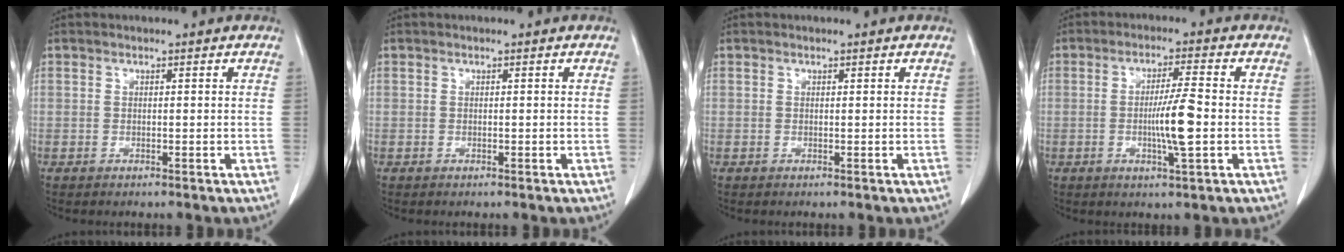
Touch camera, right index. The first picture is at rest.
{"total": 0.0}
{"total": 0.0}
{"total": 6.7, "force": [-1.0, 0.0, 6.6], "torque": [-0.116, -0.006, -0.017]}